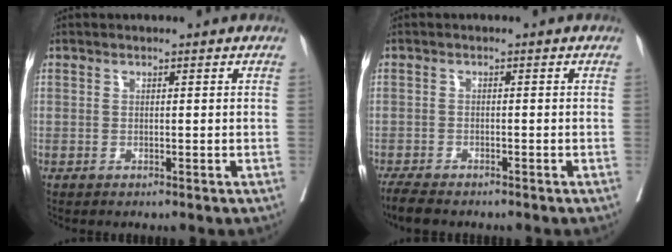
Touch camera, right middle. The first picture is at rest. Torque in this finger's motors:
{"motor_torque": [0.13, -0.12, 0.00, 0.03]}